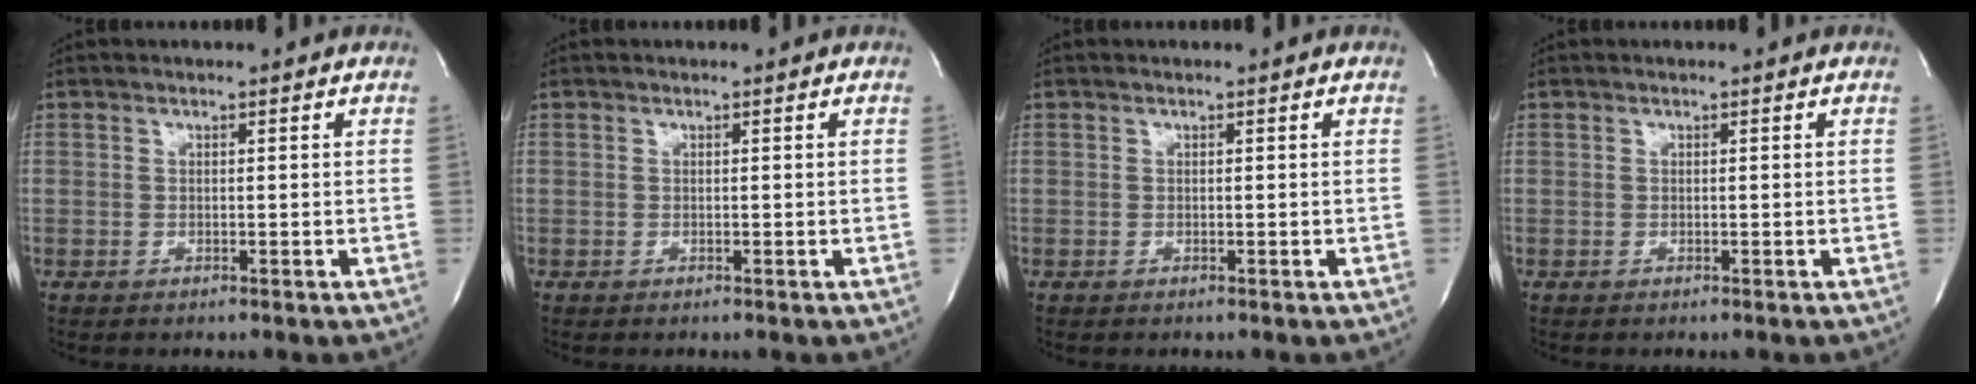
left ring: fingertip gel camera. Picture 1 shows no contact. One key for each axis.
{"total": 0.0}
{"total": 0.0}
{"total": 0.0}